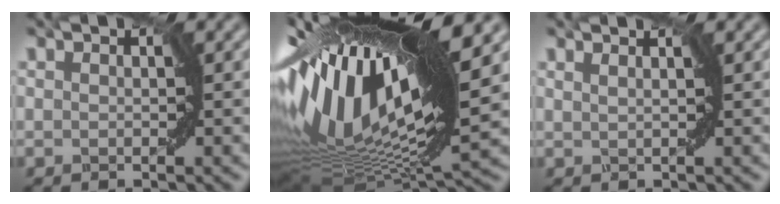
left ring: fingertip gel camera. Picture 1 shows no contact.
{"total": 18.5, "force": [5.0, 6.3, 16.6], "torque": [-0.304, 0.017, 0.072]}
{"total": 2.8, "force": [1.9, 1.2, 1.7], "torque": [-0.005, 0.011, -0.006]}